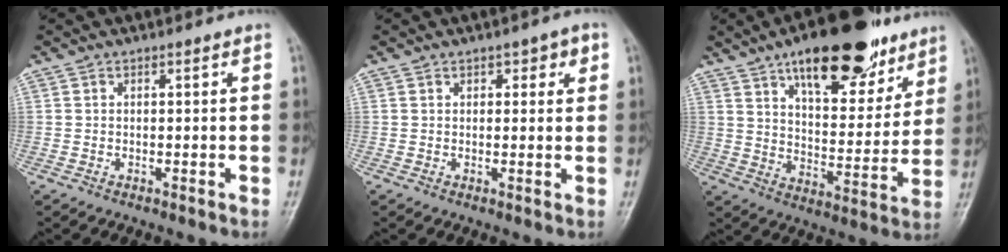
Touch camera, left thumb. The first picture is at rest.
{"total": 2.8, "force": [1.3, 1.6, 1.9], "torque": [-0.004, -0.002, 0.014]}
{"total": 22.3, "force": [13.9, 9.4, 14.7], "torque": [-0.169, -0.049, 0.217]}